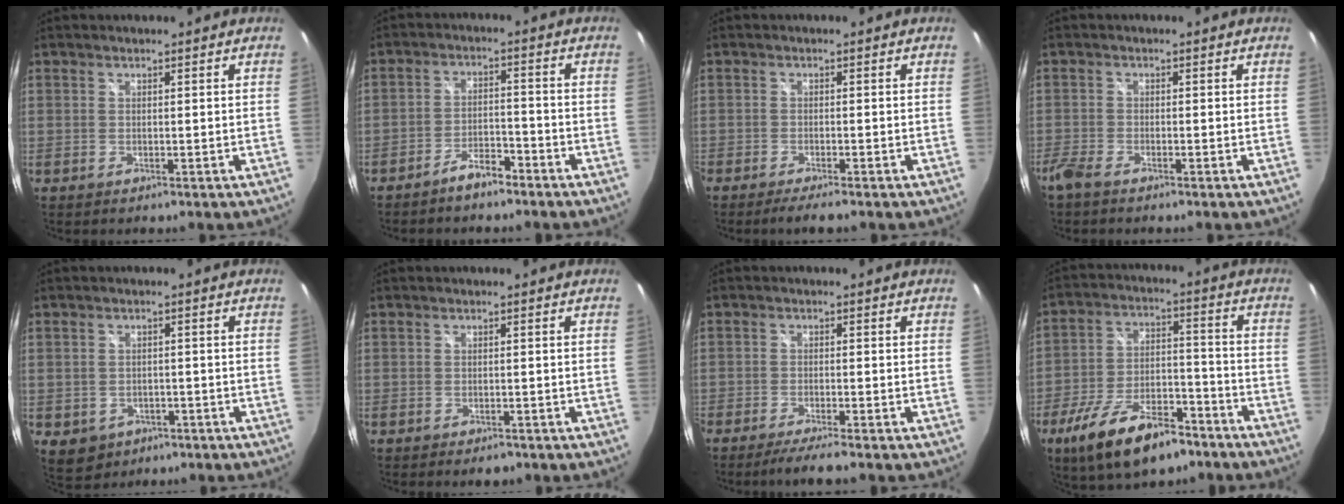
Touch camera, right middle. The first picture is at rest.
{"total": 4.9, "force": [-4.1, 1.5, 2.3], "torque": [-0.058, 0.008, -0.068]}
{"total": 3.4, "force": [-2.8, -0.2, 1.9], "torque": [-0.043, -0.011, -0.050]}
{"total": 2.9, "force": [-2.5, 0.6, 1.5], "torque": [-0.044, -0.006, -0.052]}
{"total": 6.2, "force": [-2.5, 5.2, 2.4], "torque": [-0.058, -0.005, -0.020]}
{"total": 2.6, "force": [-2.0, 1.1, 1.3], "torque": [-0.024, -0.012, -0.027]}
{"total": 4.5, "force": [-3.8, -0.5, 2.4], "torque": [-0.057, -0.008, -0.066]}
{"total": 16.9, "force": [-11.1, 6.8, 10.7], "torque": [-0.211, -0.014, -0.181]}